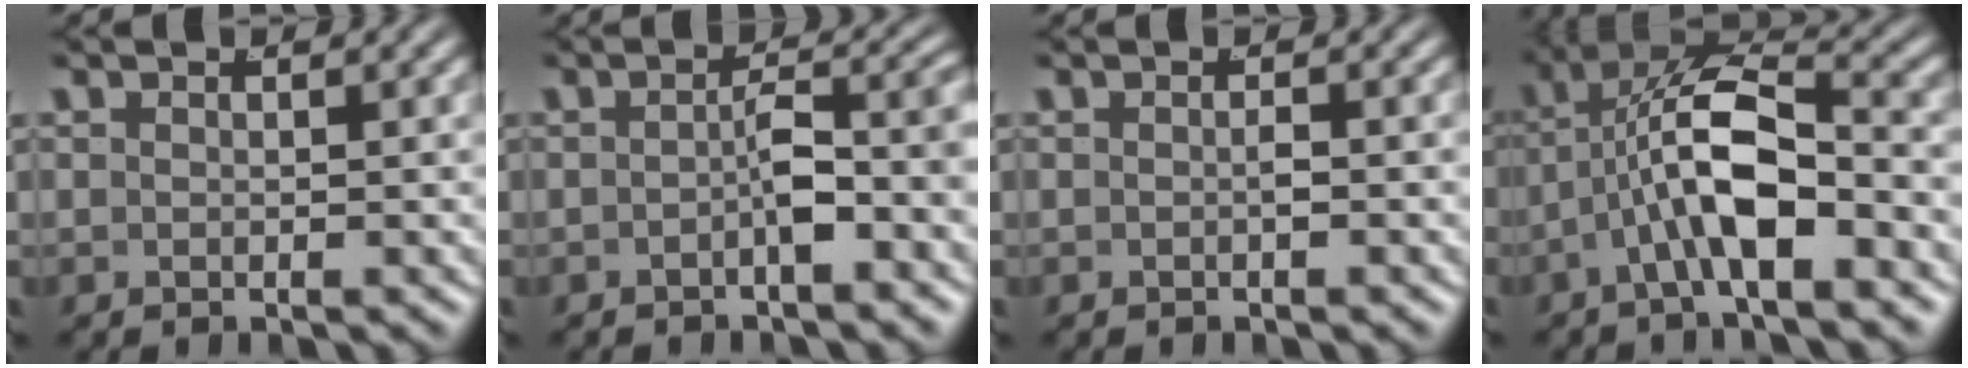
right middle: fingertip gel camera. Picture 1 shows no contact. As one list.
[{"total": 3.1, "force": [-1.4, 0.6, 2.7], "torque": [-0.021, 0.006, -0.023]}, {"total": 0.5, "force": [-0.4, -0.1, 0.4], "torque": [-0.007, 0.001, -0.006]}, {"total": 5.9, "force": [-0.4, 2.8, 5.2], "torque": [-0.090, -0.011, -0.008]}]